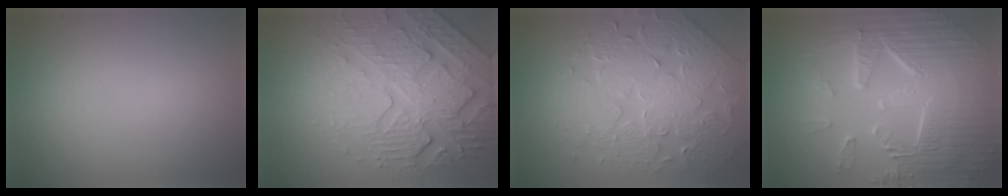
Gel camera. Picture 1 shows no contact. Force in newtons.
{"total": 6.9, "press": 5.5, "slide": 4.2}
{"total": 5.6, "press": 5.2, "slide": 2.2}
{"total": 9.5, "press": 6.4, "slide": 7.1}